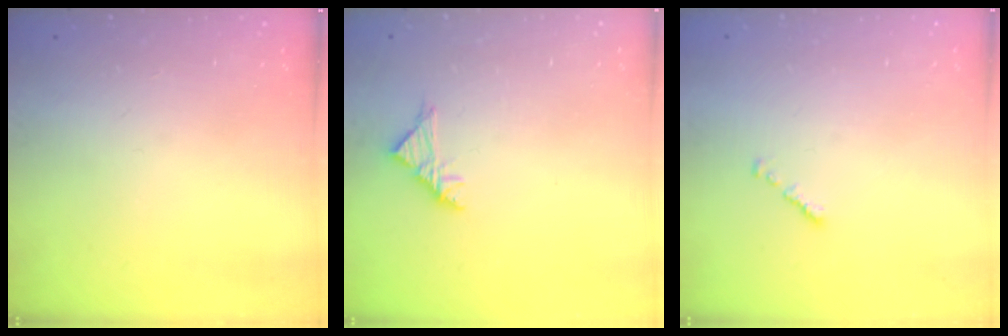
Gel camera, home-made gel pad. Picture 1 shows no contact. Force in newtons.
{"total": 3.5, "press": 3.4, "slide": 0.9}
{"total": 0.7, "press": 0.6, "slide": 0.4}